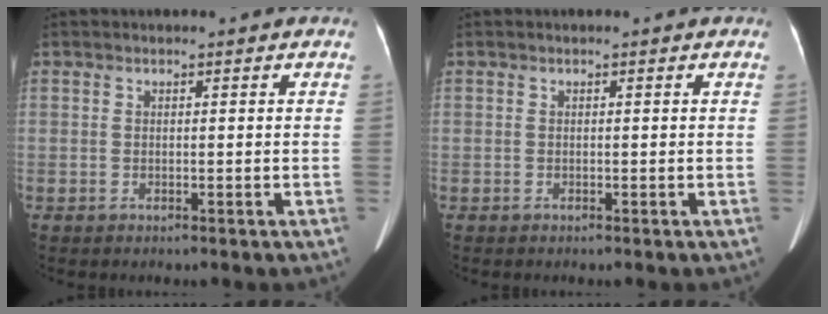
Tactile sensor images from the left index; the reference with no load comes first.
{"total": 0.0}